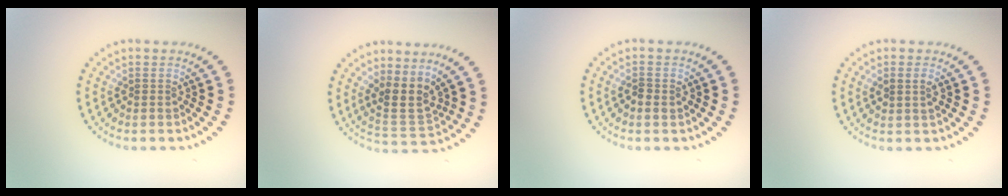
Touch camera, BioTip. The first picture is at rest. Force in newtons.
{"total": 3.2, "press": 2.4, "slide": 2.0}
{"total": 1.1, "press": 1.1, "slide": 0.1}
{"total": 1.3, "press": 1.3, "slide": 0.2}